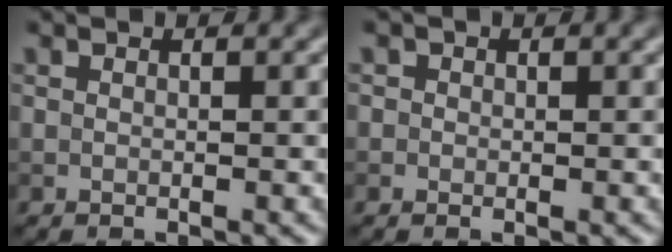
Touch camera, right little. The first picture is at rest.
{"total": 0.9, "force": [0.2, 0.8, 0.1], "torque": [0.004, -0.003, -0.003]}